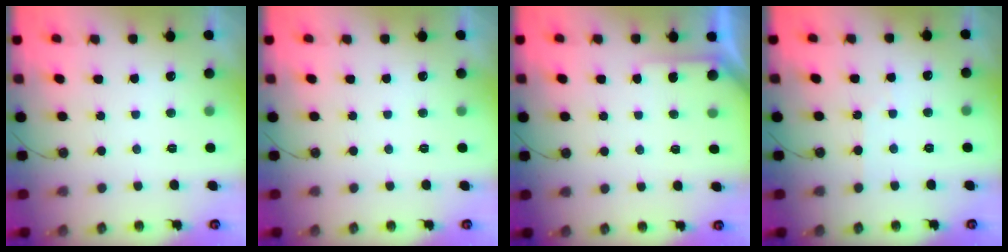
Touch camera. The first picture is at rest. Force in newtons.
{"total": 0.0}
{"total": 3.1, "press": 3.1, "slide": 0.3}
{"total": 2.4, "press": 2.4, "slide": 0.4}